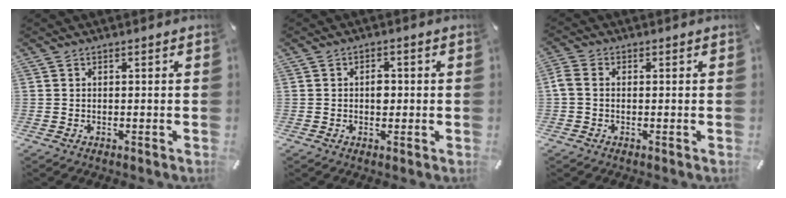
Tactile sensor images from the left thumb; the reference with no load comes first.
{"total": 3.0, "force": [-0.1, 2.1, 2.1], "torque": [-0.018, -0.005, -0.009]}
{"total": 2.6, "force": [-0.4, 1.9, 1.7], "torque": [-0.039, 0.004, -0.009]}